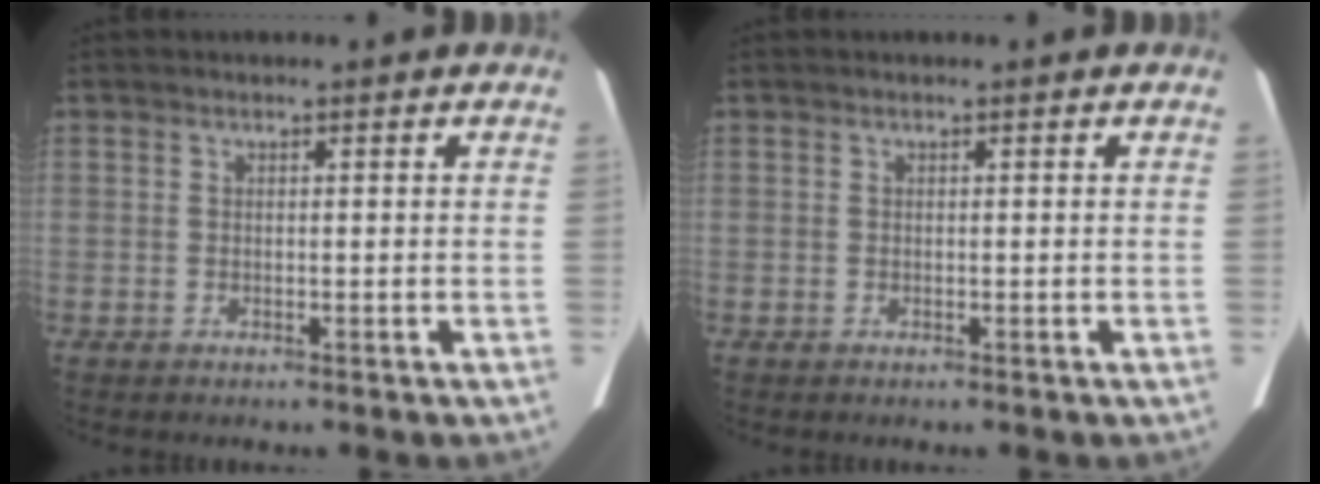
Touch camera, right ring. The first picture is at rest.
{"total": 0.0}